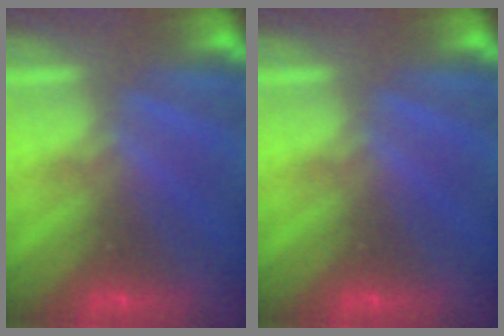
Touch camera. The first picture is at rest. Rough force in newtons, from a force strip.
{"total": 0.0}